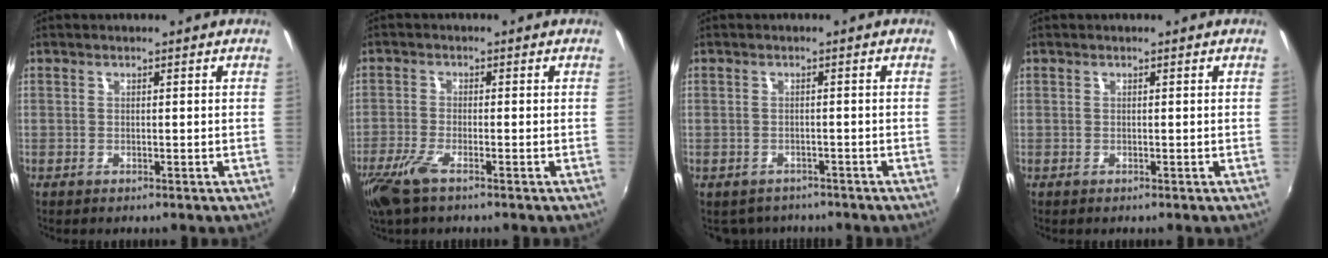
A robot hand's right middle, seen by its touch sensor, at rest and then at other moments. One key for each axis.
{"total": 5.7, "fx": -3.8, "fy": 1.2, "fz": 4.1, "tx": -0.103, "ty": -0.016, "tz": -0.075}
{"total": 3.9, "fx": -3.3, "fy": 2.0, "fz": 0.5, "tx": -0.019, "ty": -0.014, "tz": -0.047}
{"total": 0.0}